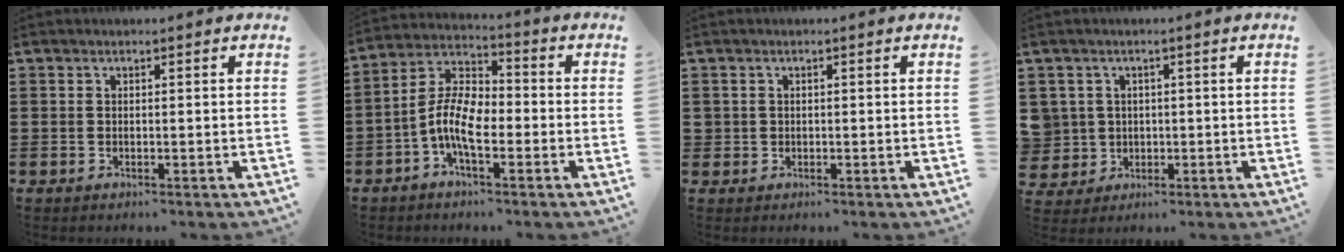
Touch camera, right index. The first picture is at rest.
{"total": 8.7, "force": [-2.9, 3.6, 7.4], "torque": [-0.180, -0.008, -0.063]}
{"total": 0.9, "force": [0.0, 0.9, 0.0], "torque": [-0.003, 0.006, -0.002]}
{"total": 3.9, "force": [0.2, 3.9, 0.3], "torque": [-0.034, 0.010, 0.000]}